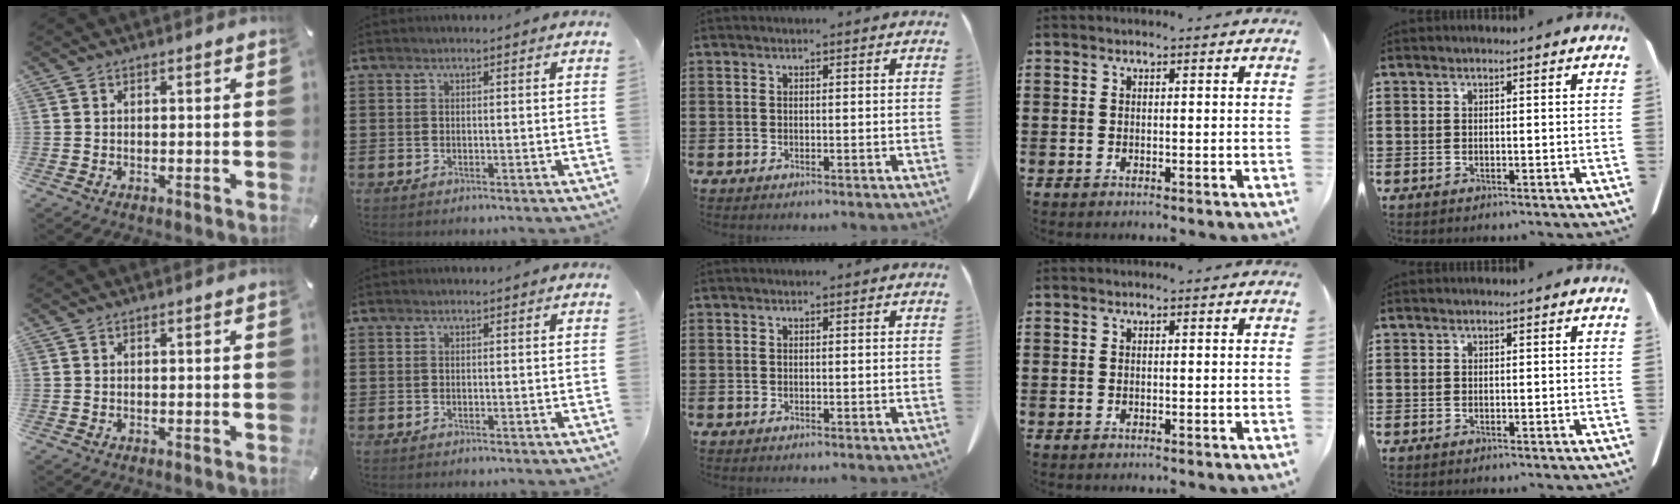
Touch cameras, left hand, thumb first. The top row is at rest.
{}